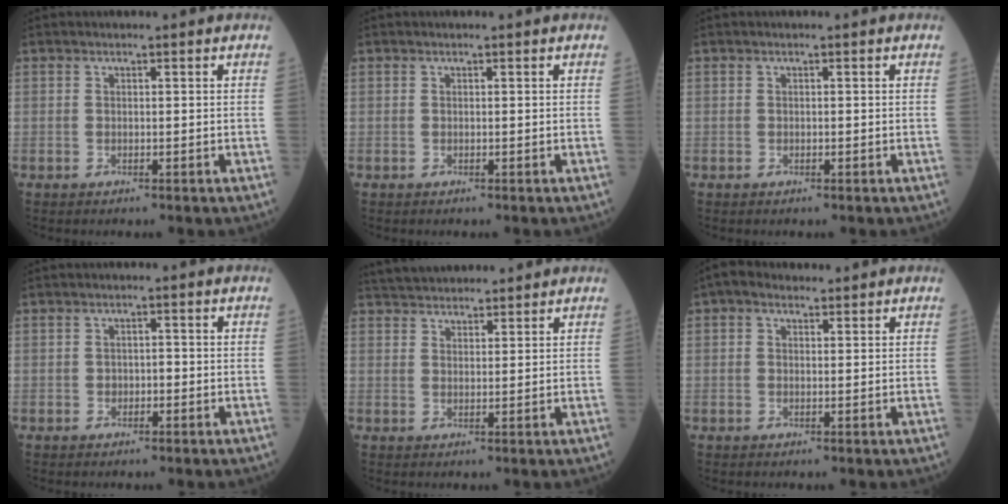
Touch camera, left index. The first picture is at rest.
{"total": 0.0}
{"total": 0.0}
{"total": 1.1, "force": [-0.3, 0.8, 0.7], "torque": [-0.008, 0.003, -0.006]}
{"total": 9.1, "force": [8.5, 1.9, 2.6], "torque": [-0.043, 0.035, 0.135]}
{"total": 2.6, "force": [1.7, 1.5, 1.3], "torque": [-0.032, 0.025, 0.029]}